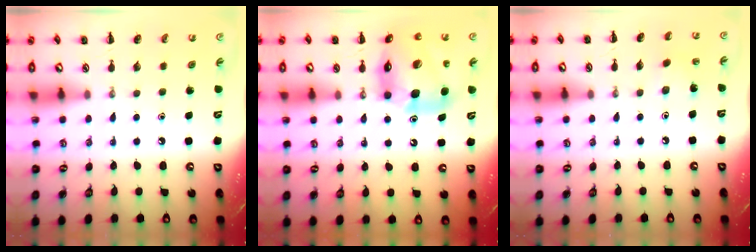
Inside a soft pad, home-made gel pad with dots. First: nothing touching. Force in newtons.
{"total": 16.4, "press": 15.7, "slide": 4.8}
{"total": 2.1, "press": 2.0, "slide": 0.8}